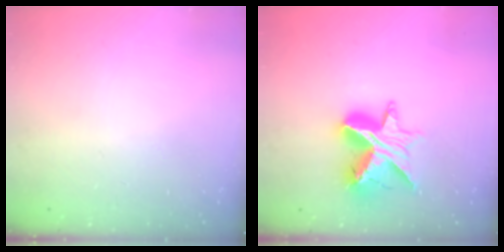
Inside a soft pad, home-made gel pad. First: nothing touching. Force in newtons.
{"total": 13.1, "press": 13.1, "slide": 1.0}